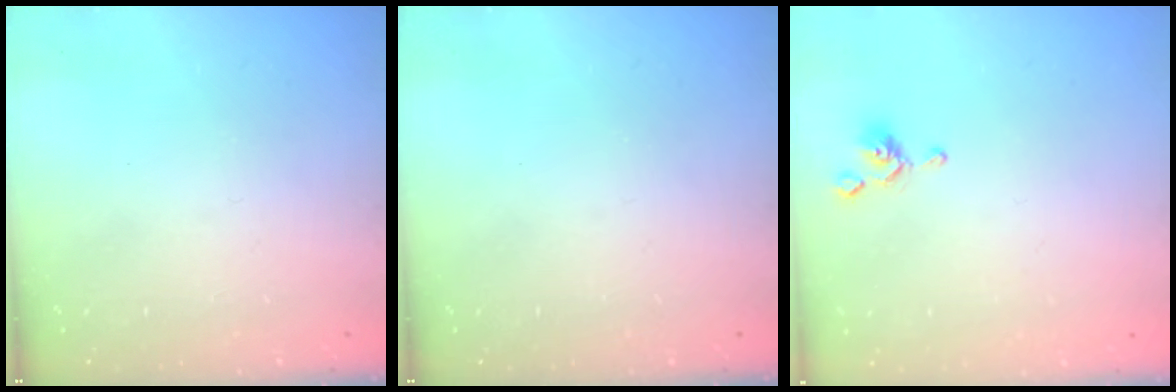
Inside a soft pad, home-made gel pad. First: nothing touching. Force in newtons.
{"total": 0.0}
{"total": 0.0}